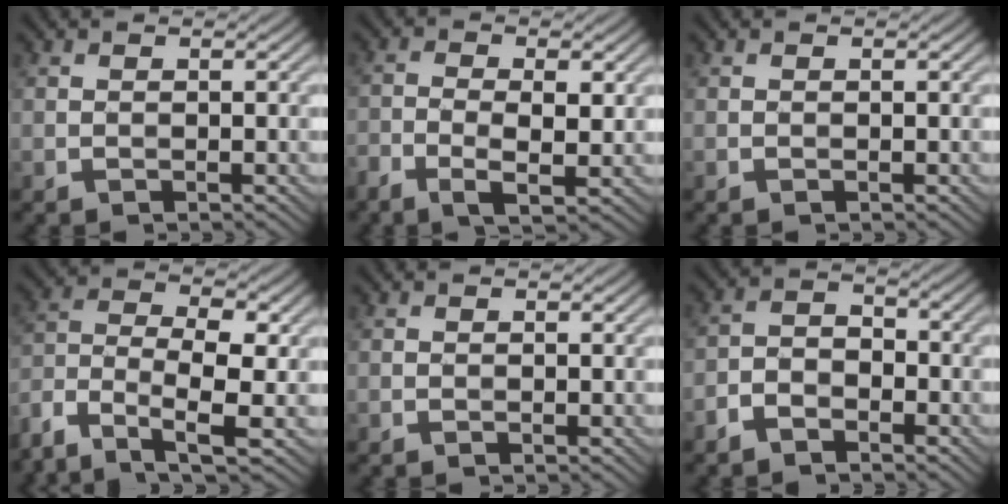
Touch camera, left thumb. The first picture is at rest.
{"total": 5.0, "force": [-1.3, 2.0, 4.3], "torque": [-0.094, -0.010, -0.022]}
{"total": 0.0}
{"total": 8.7, "force": [-4.7, 3.6, 6.4], "torque": [-0.129, -0.007, -0.101]}
{"total": 0.0}
{"total": 3.7, "force": [-2.7, 1.9, 1.7], "torque": [-0.032, 0.003, -0.062]}